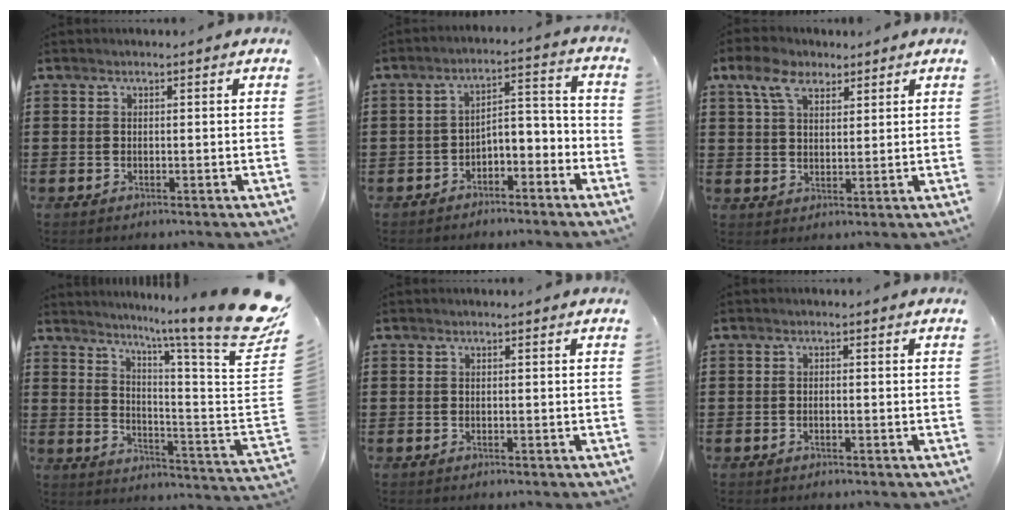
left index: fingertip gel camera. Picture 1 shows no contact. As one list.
[{"total": 4.0, "force": [-3.6, 1.1, 1.3], "torque": [-0.027, 0.003, -0.076]}, {"total": 6.1, "force": [3.8, 3.5, 3.2], "torque": [-0.080, 0.009, 0.070]}, {"total": 11.8, "force": [9.3, -1.8, 7.1], "torque": [-0.135, -0.089, 0.139]}, {"total": 0.0}, {"total": 0.6, "force": [-0.5, 0.1, 0.4], "torque": [-0.008, -0.003, -0.009]}]